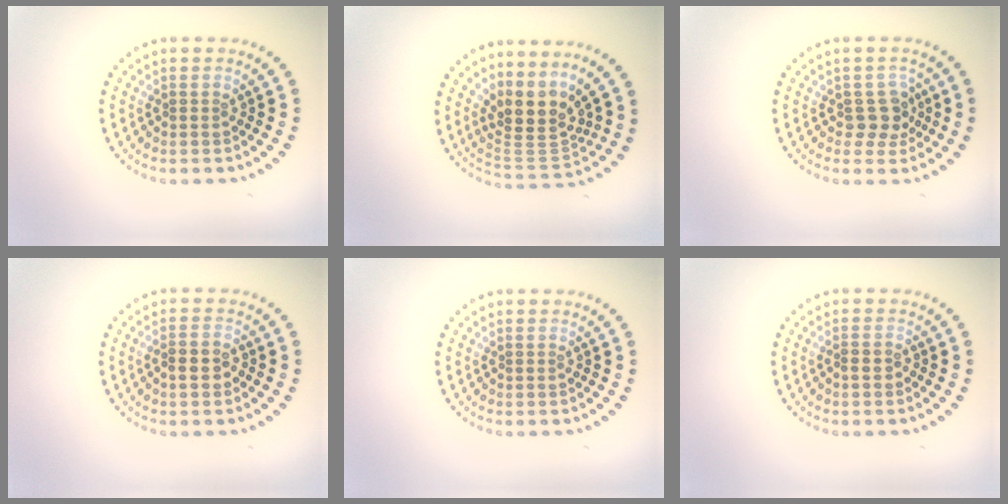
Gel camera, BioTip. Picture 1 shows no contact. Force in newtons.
{"total": 4.1, "press": 3.0, "slide": 2.7}
{"total": 2.4, "press": 2.2, "slide": 1.1}
{"total": 1.9, "press": 1.8, "slide": 0.4}
{"total": 0.0}
{"total": 0.6, "press": 0.5, "slide": 0.3}